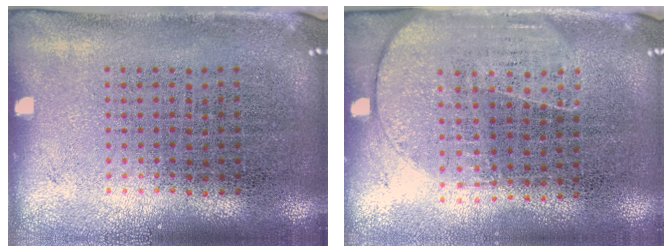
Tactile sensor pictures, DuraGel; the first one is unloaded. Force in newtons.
{"total": 1.8, "press": 1.5, "slide": 0.9}